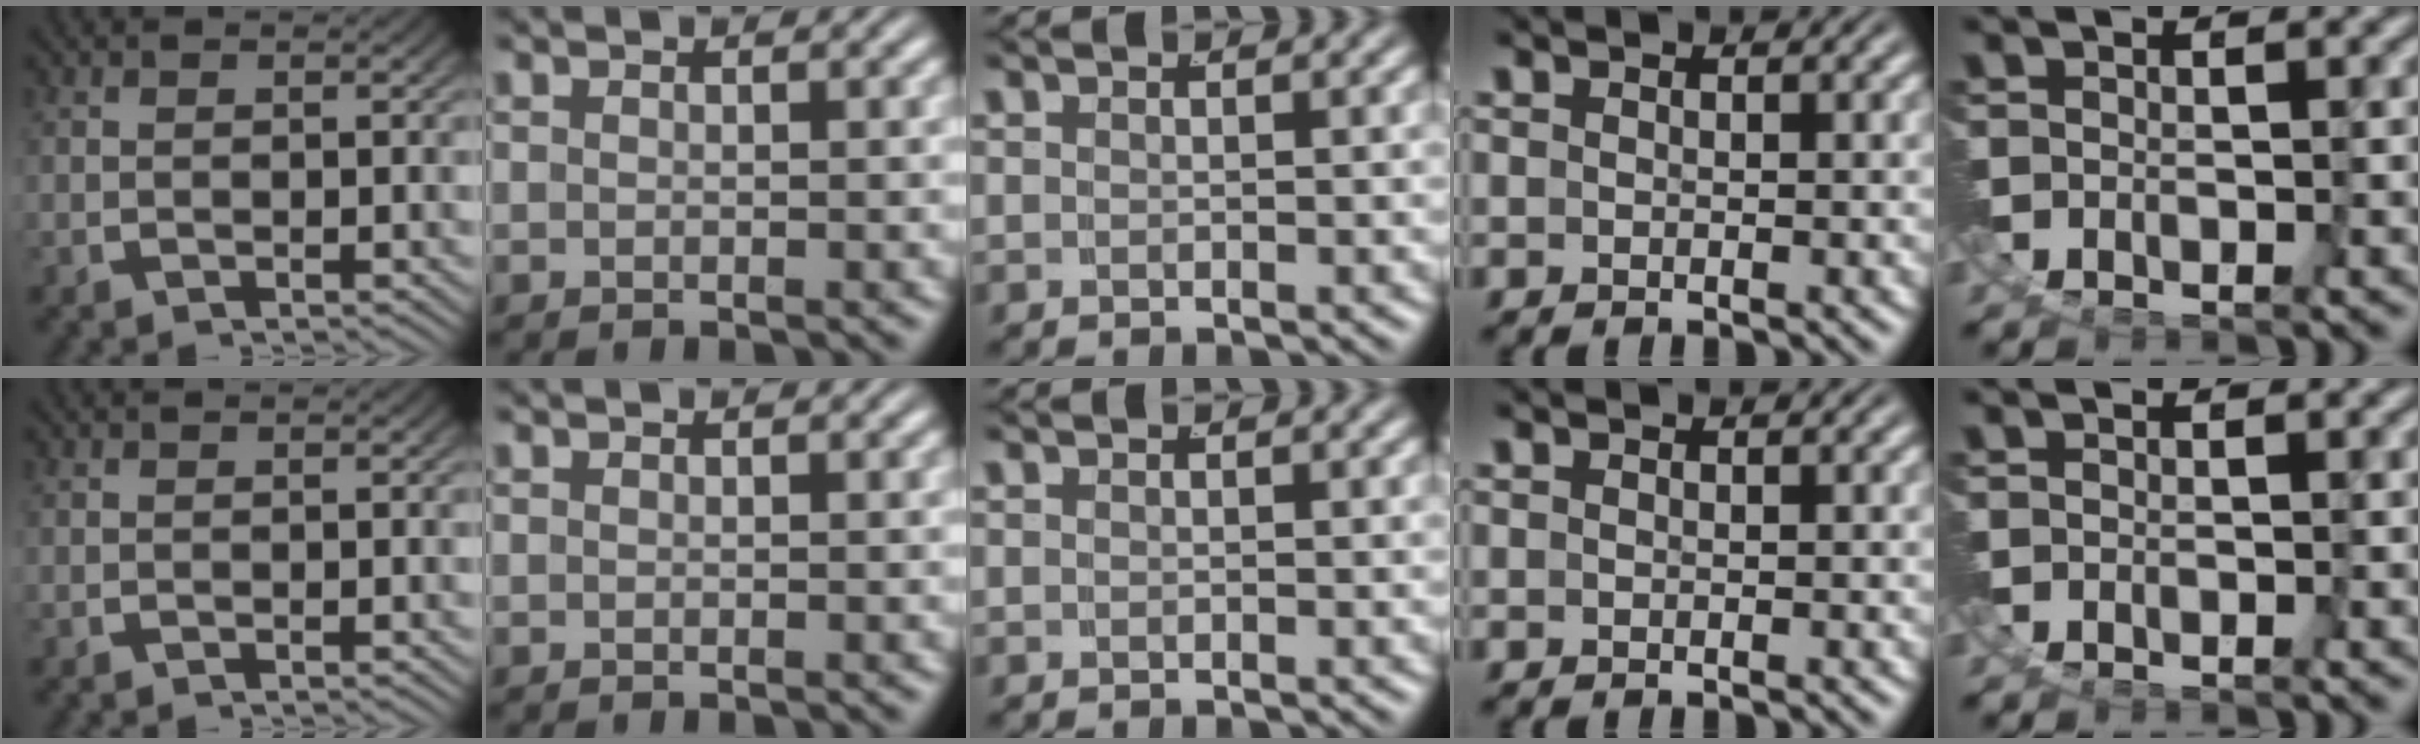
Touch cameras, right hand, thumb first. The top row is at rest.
{}